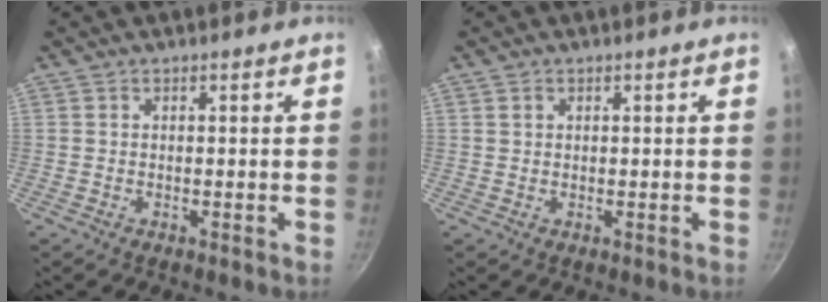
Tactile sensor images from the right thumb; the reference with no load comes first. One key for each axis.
{"total": 0.9, "fx": 0.4, "fy": 0.7, "fz": 0.3, "tx": -0.003, "ty": 0.003, "tz": 0.007}